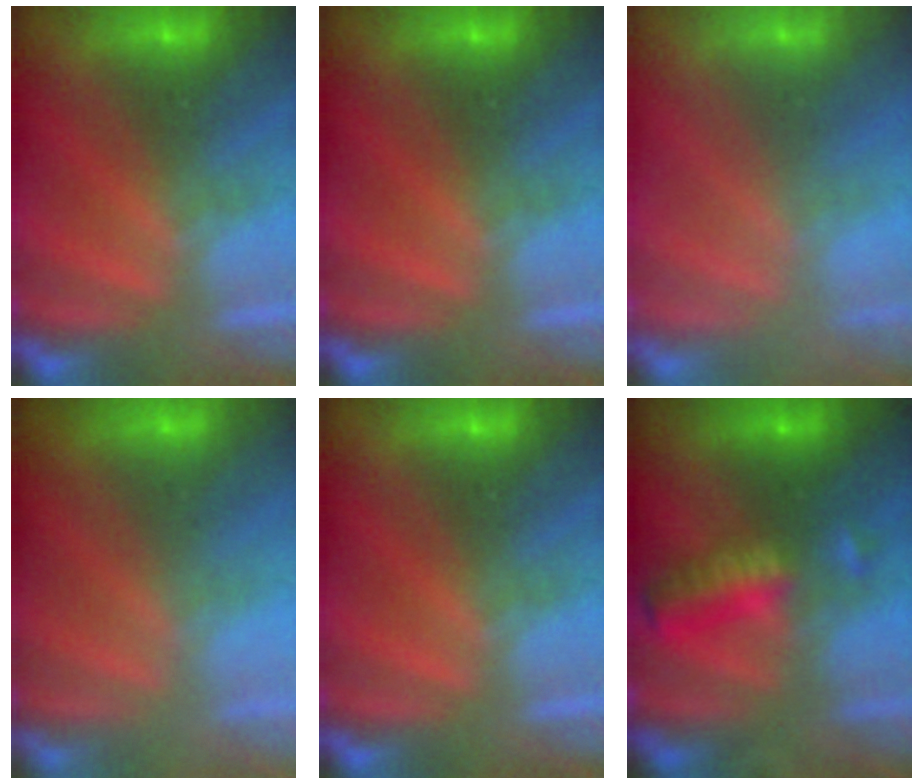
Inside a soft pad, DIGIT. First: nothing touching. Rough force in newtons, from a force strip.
{"total": 0.0}
{"total": 2.5}
{"total": 2.9}
{"total": 0.0}
{"total": 7.0}